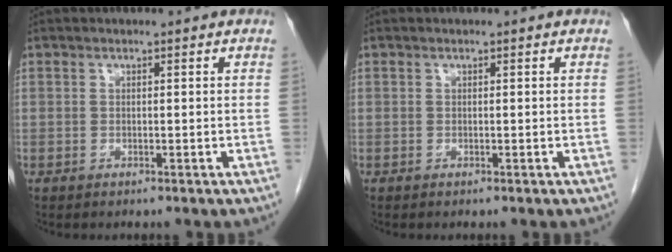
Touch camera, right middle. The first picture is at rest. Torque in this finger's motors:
{"motor_torque": [0.45, -0.39, 0.04, 0.01]}